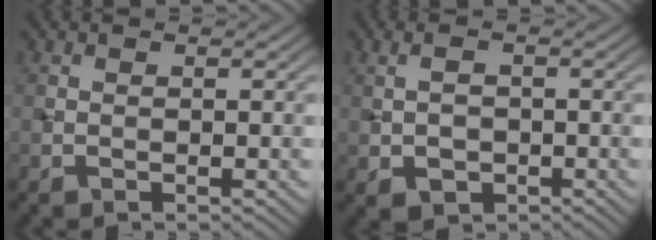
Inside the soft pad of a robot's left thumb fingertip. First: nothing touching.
{"total": 2.7, "force": [-0.7, 1.7, 2.0], "torque": [-0.041, -0.001, -0.009]}